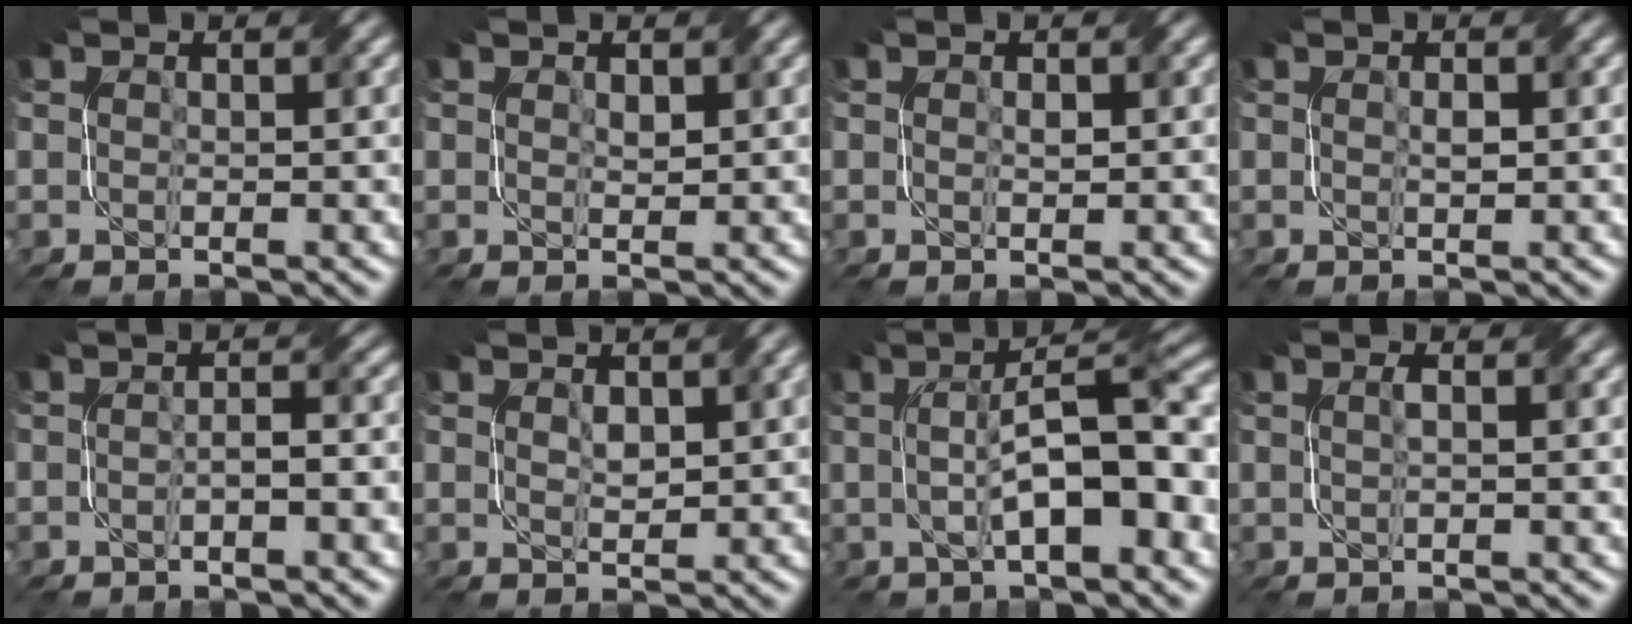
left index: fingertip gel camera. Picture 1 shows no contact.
{"total": 0.9, "force": [0.4, 0.6, 0.5], "torque": [-0.006, -0.004, 0.012]}
{"total": 0.6, "force": [0.0, 0.4, 0.5], "torque": [-0.005, -0.001, 0.001]}
{"total": 0.7, "force": [-0.1, 0.3, 0.7], "torque": [-0.012, -0.001, 0.002]}
{"total": 1.9, "force": [-0.9, 0.4, 1.7], "torque": [-0.024, 0.004, -0.017]}
{"total": 1.4, "force": [0.5, 0.6, 1.2], "torque": [-0.018, -0.002, 0.017]}
{"total": 8.7, "force": [-0.1, 2.5, 8.3], "torque": [-0.120, 0.011, -0.002]}
{"total": 1.2, "force": [0.3, 0.3, 1.1], "torque": [-0.018, 0.000, 0.000]}